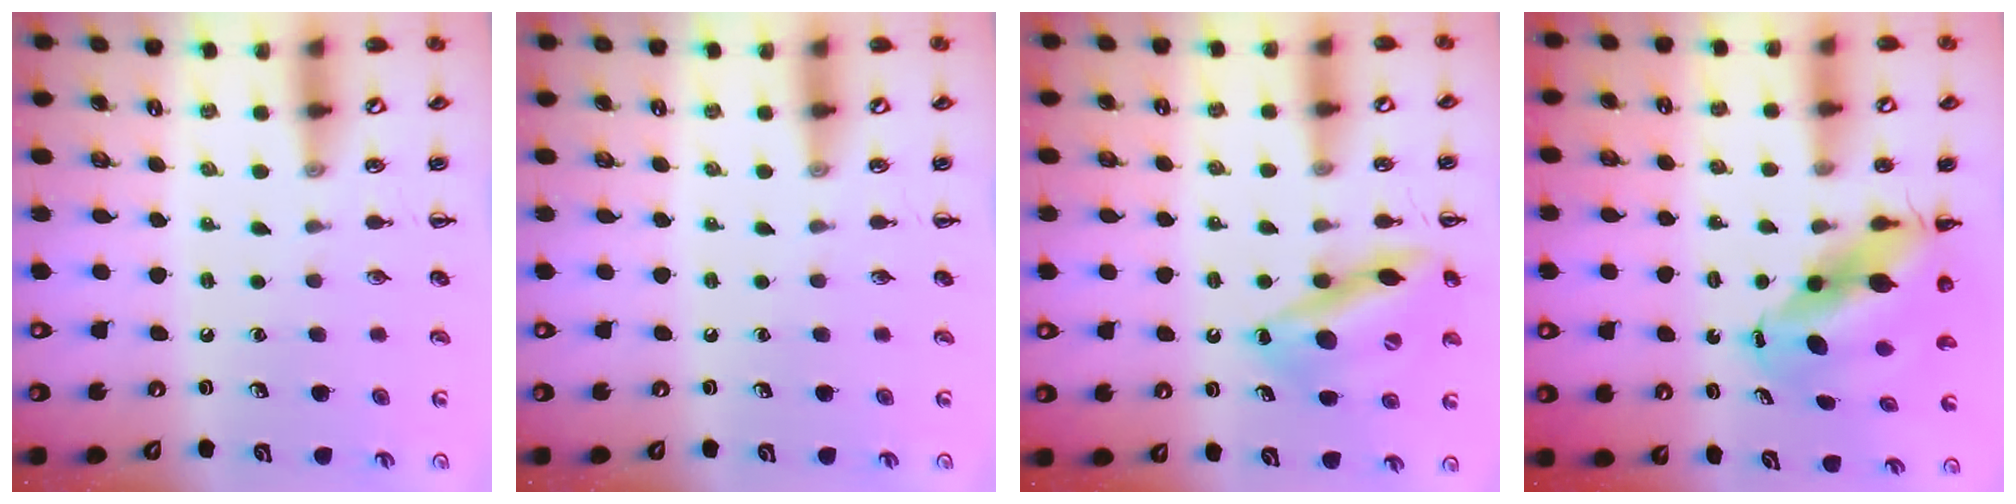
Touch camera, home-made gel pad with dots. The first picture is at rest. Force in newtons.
{"total": 0.0}
{"total": 16.1, "press": 15.7, "slide": 3.3}
{"total": 9.5, "press": 9.1, "slide": 2.7}